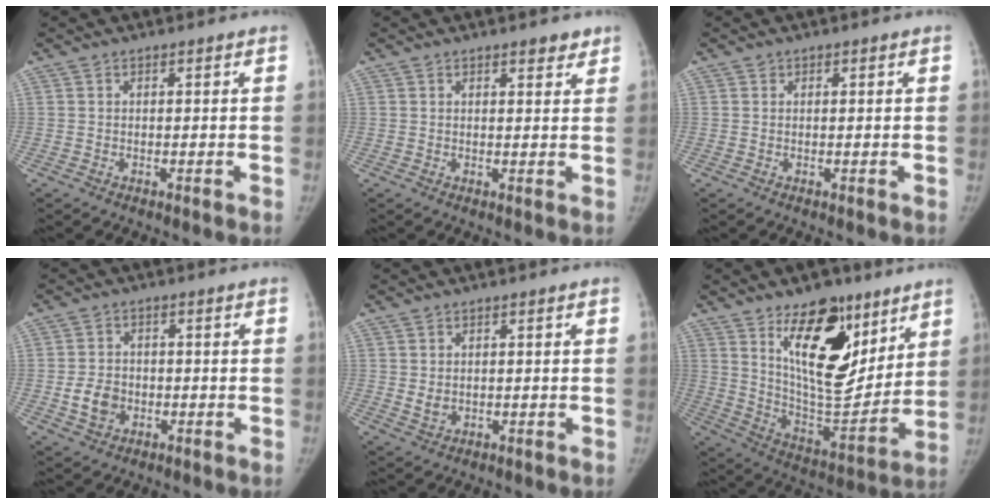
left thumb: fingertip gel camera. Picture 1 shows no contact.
{"total": 2.4, "force": [1.9, 1.2, 1.0], "torque": [0.006, -0.011, 0.022]}
{"total": 0.7, "force": [0.3, 0.6, 0.0], "torque": [0.008, 0.000, 0.002]}
{"total": 5.4, "force": [-1.3, 4.4, 3.0], "torque": [-0.040, 0.006, -0.021]}
{"total": 2.4, "force": [0.2, 1.9, 1.4], "torque": [-0.017, -0.004, 0.010]}
{"total": 21.6, "force": [11.0, 10.7, 15.2], "torque": [-0.175, -0.082, 0.189]}